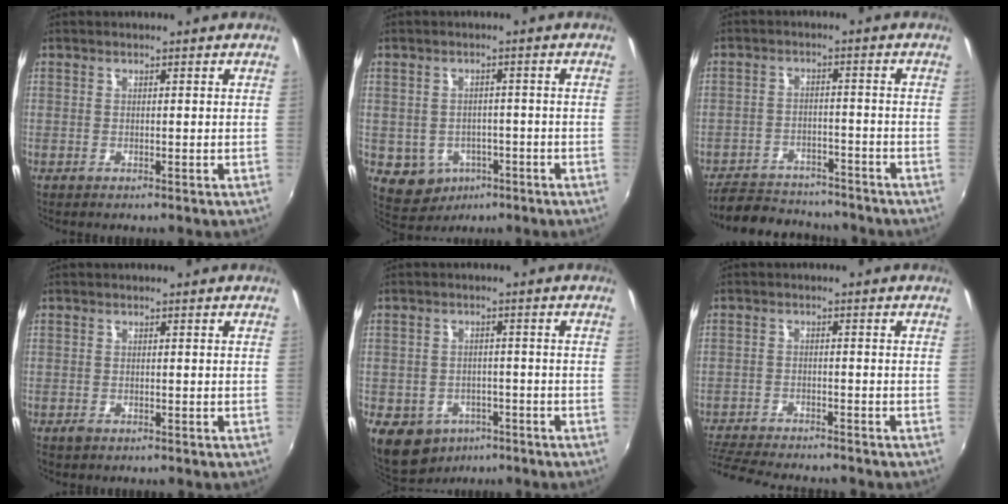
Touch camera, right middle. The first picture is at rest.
{"total": 6.9, "force": [-2.7, 5.9, 2.3], "torque": [-0.061, -0.003, -0.022]}
{"total": 10.8, "force": [-9.6, 3.6, 3.4], "torque": [-0.093, -0.002, -0.144]}
{"total": 1.2, "force": [-0.9, 0.7, 0.4], "torque": [-0.010, -0.003, -0.017]}
{"total": 10.2, "force": [-5.7, 7.6, 3.6], "torque": [-0.100, -0.002, -0.073]}
{"total": 11.1, "force": [-10.0, 1.9, 4.3], "torque": [-0.114, -0.020, -0.169]}